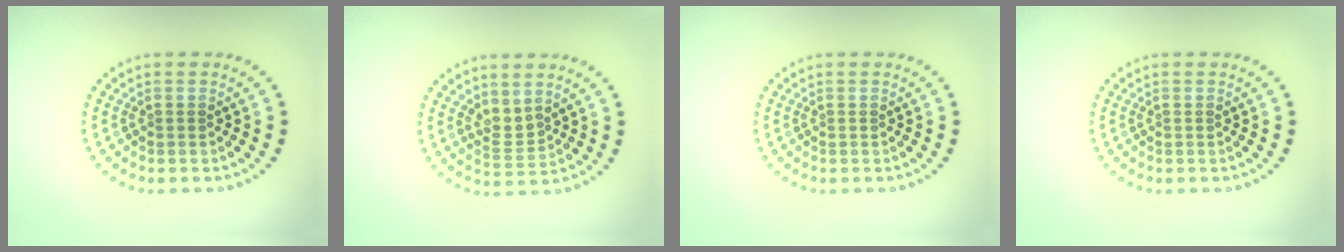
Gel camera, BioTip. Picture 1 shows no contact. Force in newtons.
{"total": 2.0, "press": 1.4, "slide": 1.3}
{"total": 0.0}
{"total": 0.0}